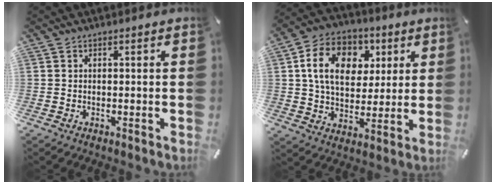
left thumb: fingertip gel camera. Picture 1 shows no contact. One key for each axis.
{"total": 14.2, "fx": 4.2, "fy": 11.0, "fz": 7.9, "tx": -0.130, "ty": 0.007, "tz": 0.080}